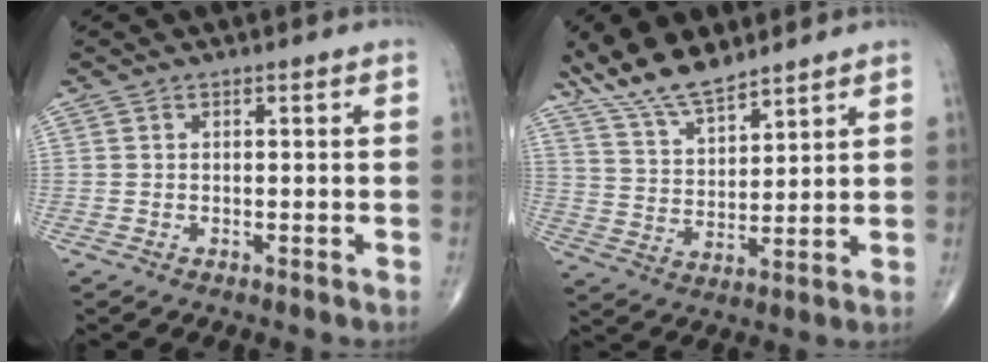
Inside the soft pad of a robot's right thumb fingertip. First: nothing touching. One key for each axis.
{"total": 11.4, "fx": 9.4, "fy": 3.4, "fz": 5.5, "tx": -0.089, "ty": -0.046, "tz": 0.183}